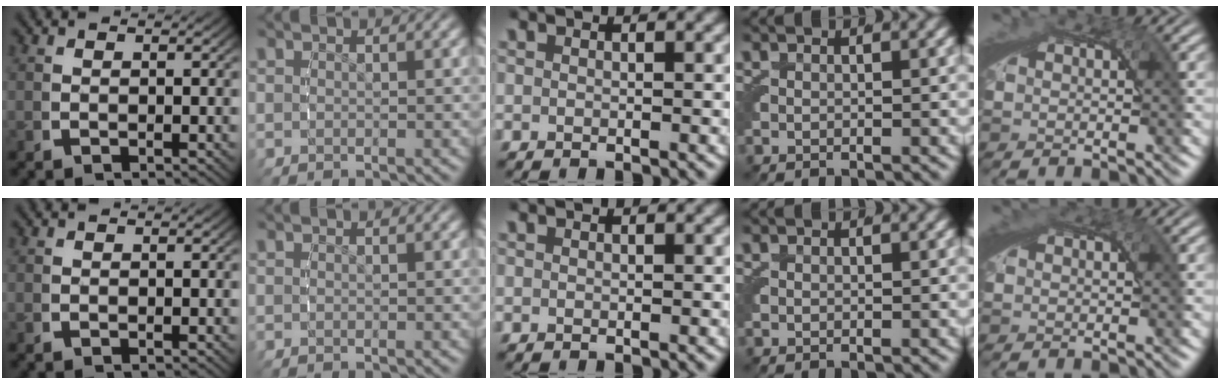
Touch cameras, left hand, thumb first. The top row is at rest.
{"little": {"total": 0.6, "force": [0.3, 0.3, 0.5], "torque": [-0.007, 0.000, 0.004]}}